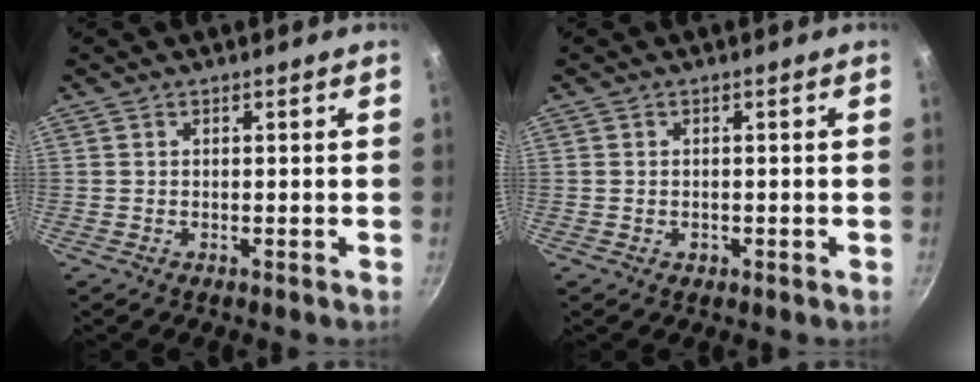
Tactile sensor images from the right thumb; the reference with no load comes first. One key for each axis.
{"total": 1.0, "fx": -0.3, "fy": 0.8, "fz": 0.5, "tx": -0.006, "ty": 0.001, "tz": -0.004}